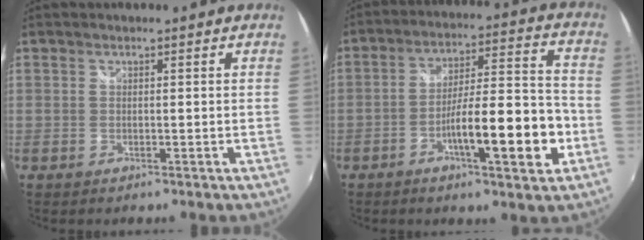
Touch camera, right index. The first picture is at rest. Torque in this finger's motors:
{"motor_torque": [2.14, 0.00, 0.93, 0.14]}